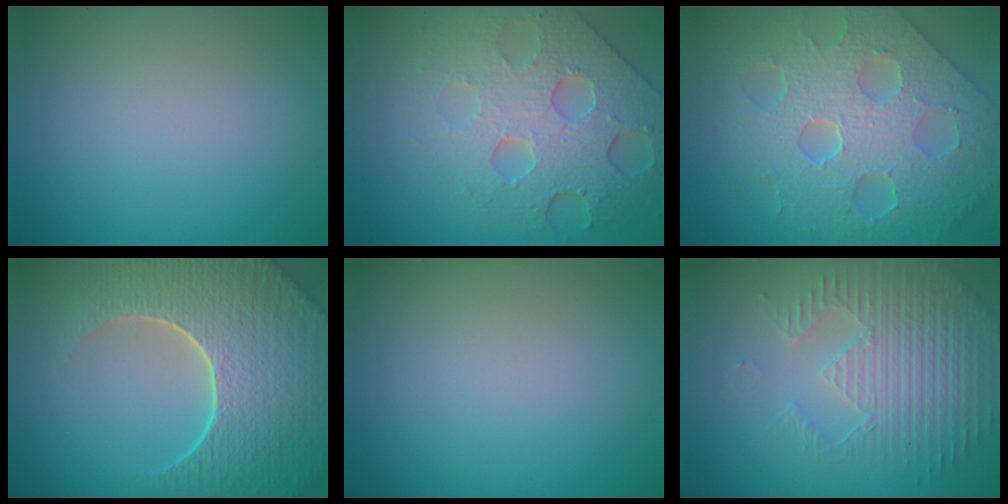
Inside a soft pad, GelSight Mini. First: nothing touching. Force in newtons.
{"total": 8.1, "press": 5.5, "slide": 6.0}
{"total": 9.8, "press": 6.8, "slide": 7.0}
{"total": 9.3, "press": 6.7, "slide": 6.5}
{"total": 0.0}
{"total": 3.8, "press": 3.7, "slide": 1.0}